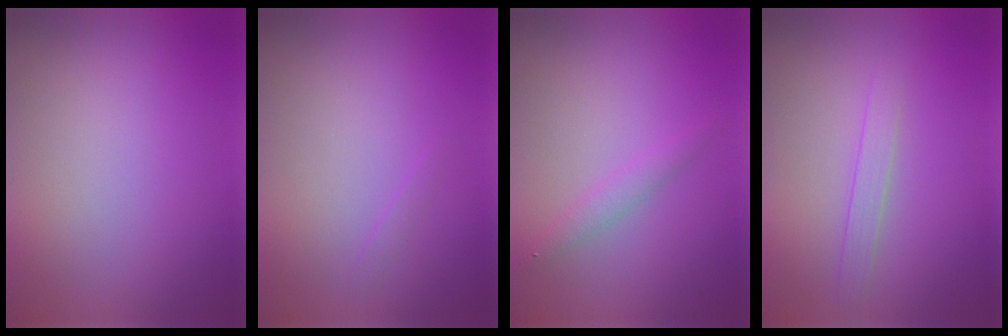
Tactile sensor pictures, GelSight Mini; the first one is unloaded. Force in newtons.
{"total": 0.5, "press": 0.5, "slide": 0.0}
{"total": 1.3, "press": 1.3, "slide": 0.0}
{"total": 1.4, "press": 1.4, "slide": 0.0}